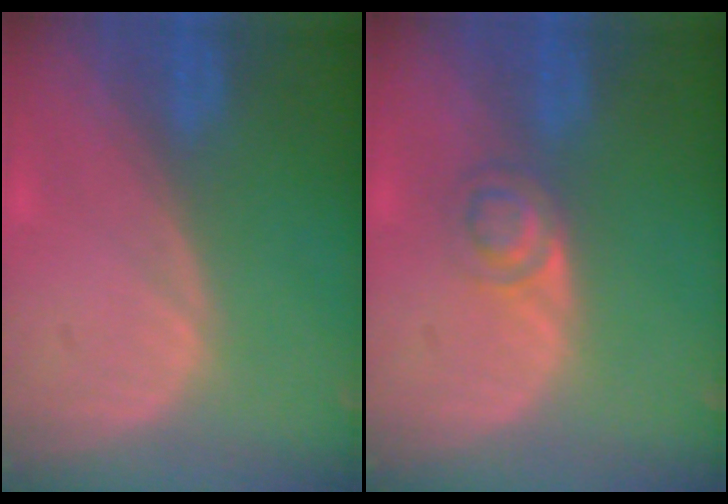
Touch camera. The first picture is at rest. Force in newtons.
{"total": 3.3, "press": 3.3, "slide": 0.4}